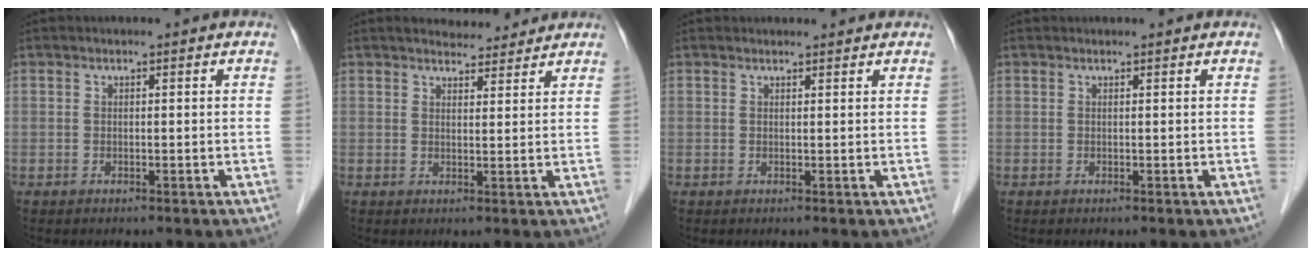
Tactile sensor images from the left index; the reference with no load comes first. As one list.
[{"total": 4.2, "force": [3.9, 1.3, 1.0], "torque": [-0.009, 0.005, 0.049]}, {"total": 1.0, "force": [1.0, 0.2, -0.1], "torque": [-0.005, 0.002, 0.006]}, {"total": 0.5, "force": [-0.5, 0.0, -0.2], "torque": [0.001, 0.000, -0.010]}]